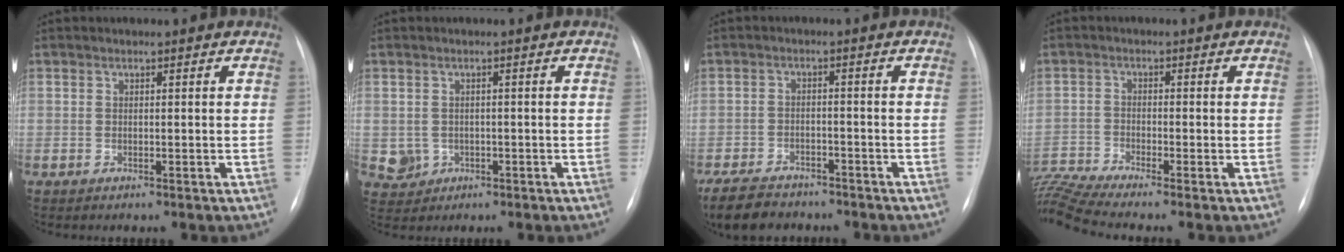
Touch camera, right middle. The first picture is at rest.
{"total": 3.6, "force": [-0.8, 3.4, 0.7], "torque": [-0.010, 0.002, -0.004]}
{"total": 9.9, "force": [-8.1, 4.4, 3.8], "torque": [-0.079, -0.013, -0.127]}
{"total": 7.7, "force": [-7.1, -1.8, 2.5], "torque": [-0.068, -0.002, -0.137]}